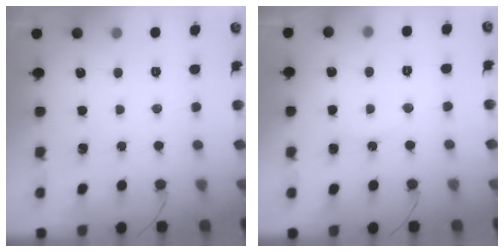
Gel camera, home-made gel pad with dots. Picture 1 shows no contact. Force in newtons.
{"total": 5.6, "press": 5.3, "slide": 1.9}